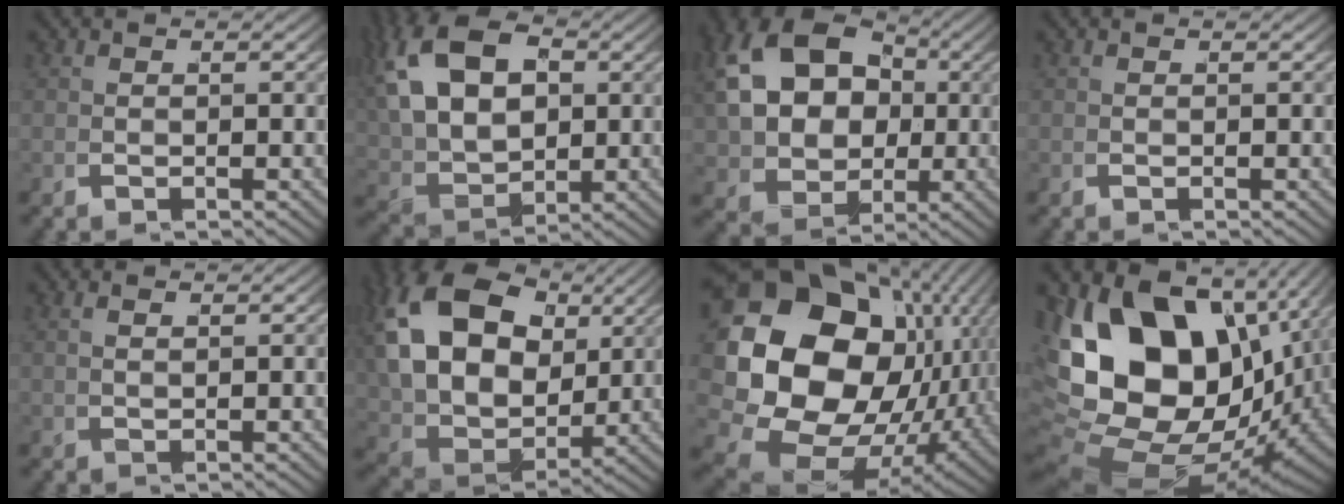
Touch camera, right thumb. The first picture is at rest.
{"total": 12.4, "force": [1.6, 8.8, 8.6], "torque": [-0.205, -0.025, 0.043]}
{"total": 17.1, "force": [2.4, 13.1, 10.7], "torque": [-0.254, -0.033, 0.050]}
{"total": 0.0}
{"total": 1.0, "force": [0.5, 0.5, 0.7], "torque": [-0.017, 0.004, 0.014]}
{"total": 18.6, "force": [3.0, 13.5, 12.4], "torque": [-0.295, -0.022, 0.053]}
{"total": 27.3, "force": [-1.4, 19.5, 19.1], "torque": [-0.366, -0.059, -0.001]}
{"total": 27.0, "force": [-2.2, 18.2, 19.8], "torque": [-0.377, -0.053, -0.010]}